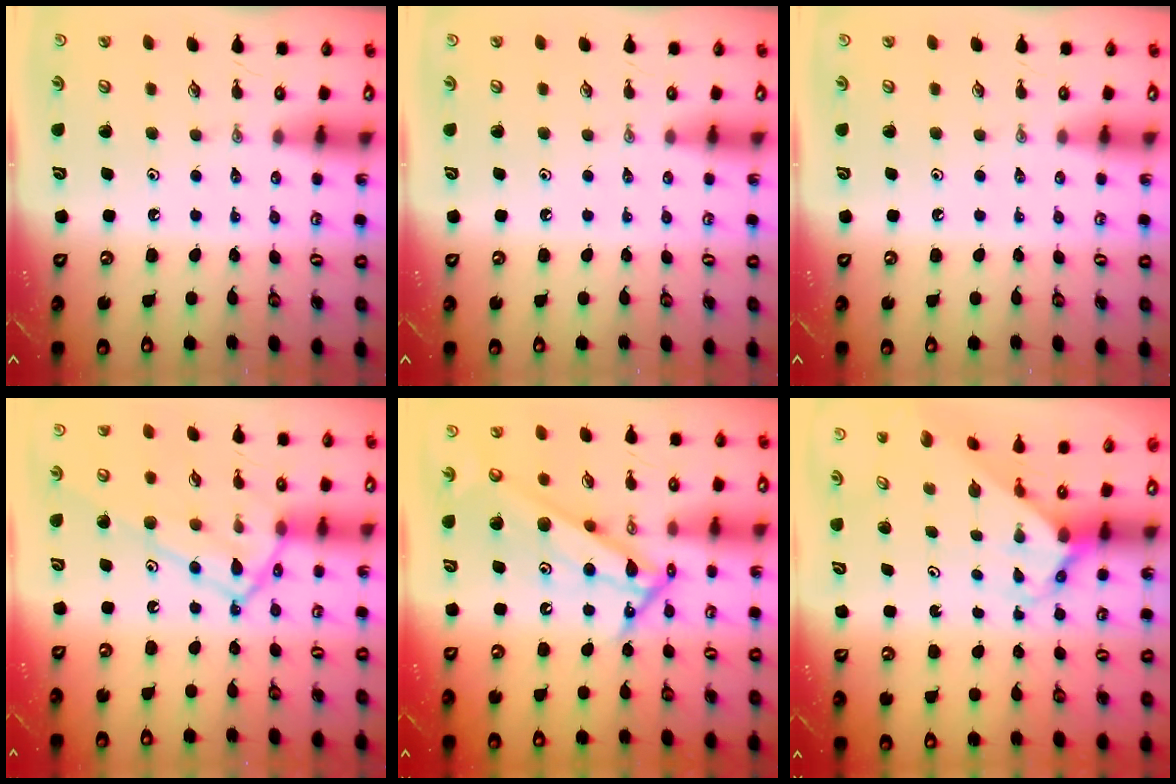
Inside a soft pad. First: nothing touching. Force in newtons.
{"total": 0.0}
{"total": 0.0}
{"total": 15.3, "press": 15.3, "slide": 1.1}
{"total": 10.7, "press": 10.7, "slide": 0.5}
{"total": 3.6, "press": 3.6, "slide": 0.3}